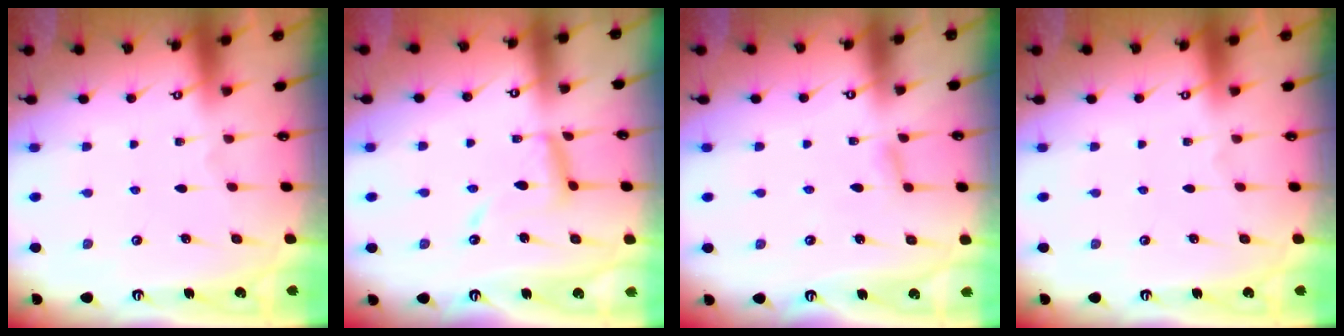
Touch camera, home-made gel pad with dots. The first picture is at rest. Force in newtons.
{"total": 11.9, "press": 11.8, "slide": 1.0}
{"total": 4.4, "press": 4.4, "slide": 0.5}
{"total": 0.0}